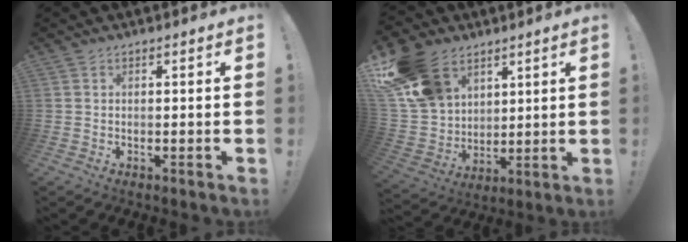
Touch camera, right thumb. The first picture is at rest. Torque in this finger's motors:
{"motor_torque": [0.67, 0.95, 0.94, 0.82, 0.12]}